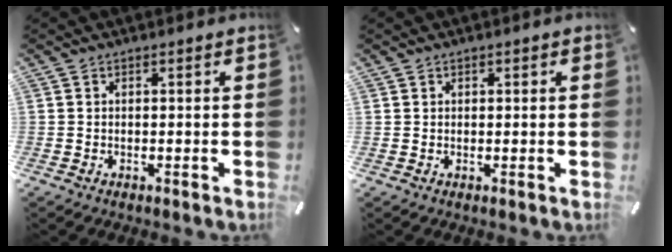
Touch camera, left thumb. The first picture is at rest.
{"total": 0.8, "force": [0.4, 0.7, 0.0], "torque": [0.002, 0.003, 0.007]}